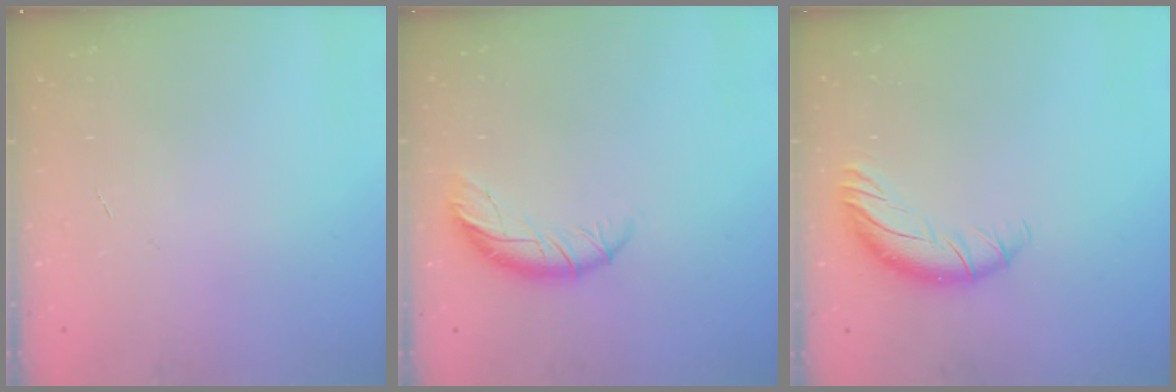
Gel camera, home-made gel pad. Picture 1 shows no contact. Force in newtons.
{"total": 8.9, "press": 8.7, "slide": 1.5}
{"total": 9.6, "press": 9.4, "slide": 1.9}